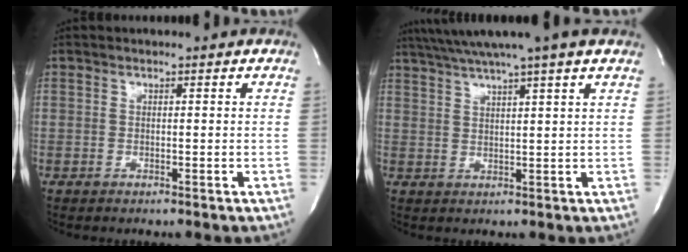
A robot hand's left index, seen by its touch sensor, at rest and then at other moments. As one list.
[{"total": 10.7, "force": [8.7, -1.5, 6.1], "torque": [-0.110, 0.025, 0.122]}]